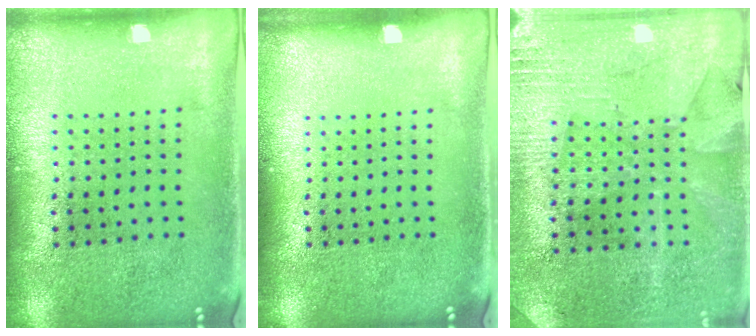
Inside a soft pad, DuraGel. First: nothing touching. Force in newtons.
{"total": 0.0}
{"total": 2.8, "press": 2.7, "slide": 0.7}